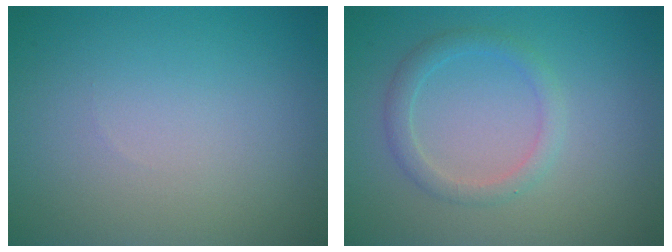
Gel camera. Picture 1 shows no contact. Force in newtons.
{"total": 2.0, "press": 2.0, "slide": 0.1}